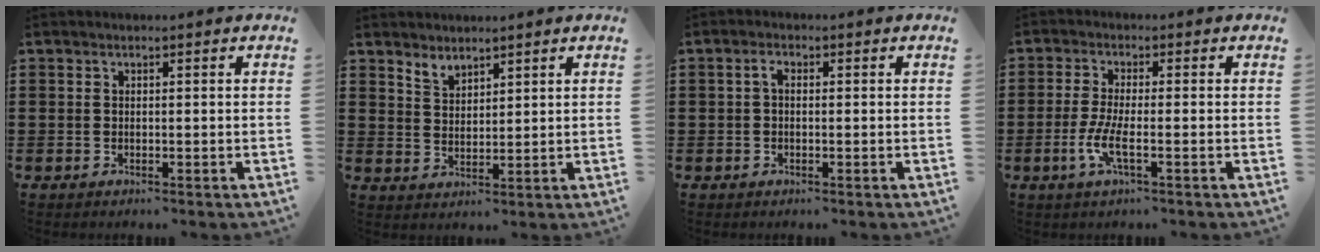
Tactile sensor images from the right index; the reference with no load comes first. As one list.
[{"total": 2.7, "force": [2.5, 1.0, 0.2], "torque": [-0.012, 0.000, 0.048]}, {"total": 1.5, "force": [-0.1, 0.8, 1.3], "torque": [-0.027, 0.003, -0.004]}, {"total": 4.6, "force": [-1.7, 0.6, 4.2], "torque": [-0.099, -0.014, -0.038]}]